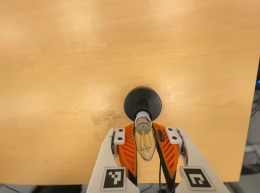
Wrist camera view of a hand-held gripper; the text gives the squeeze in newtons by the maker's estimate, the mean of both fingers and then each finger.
{"total": 16.4, "left": 14.7, "right": 18.2}